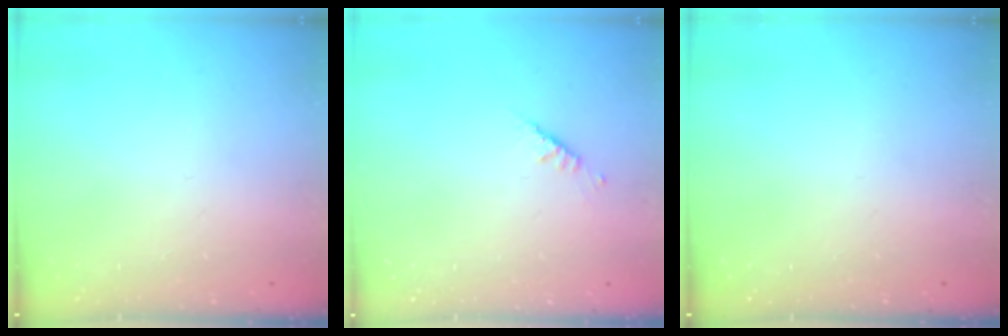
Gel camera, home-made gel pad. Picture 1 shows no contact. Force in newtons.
{"total": 2.5, "press": 2.4, "slide": 0.7}
{"total": 0.0}